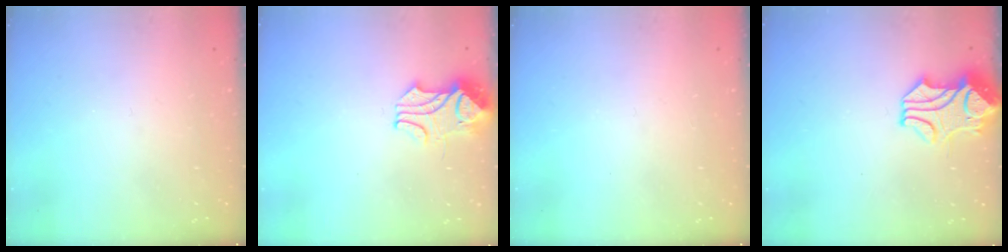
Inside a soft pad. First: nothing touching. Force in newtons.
{"total": 2.1, "press": 1.9, "slide": 0.9}
{"total": 0.0}
{"total": 2.0, "press": 1.7, "slide": 1.1}